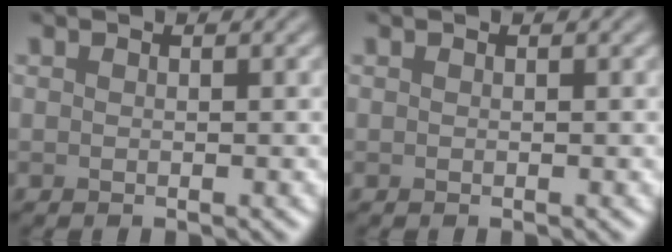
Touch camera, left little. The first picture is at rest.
{"total": 0.0}